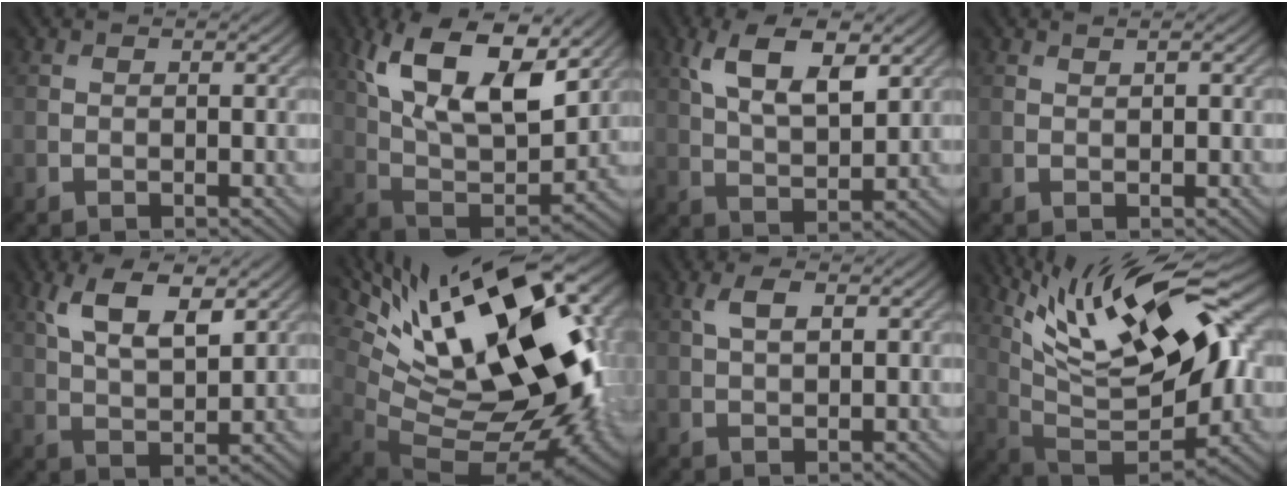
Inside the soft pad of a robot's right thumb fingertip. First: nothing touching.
{"total": 16.2, "force": [7.8, 7.5, 12.1], "torque": [-0.241, 0.004, 0.125]}
{"total": 9.2, "force": [4.3, 3.9, 7.2], "torque": [-0.146, 0.006, 0.083]}
{"total": 0.7, "force": [0.4, 0.1, 0.5], "torque": [-0.009, 0.003, 0.007]}
{"total": 8.4, "force": [4.0, 3.5, 6.5], "torque": [-0.132, 0.005, 0.078]}
{"total": 20.7, "force": [5.7, 9.7, 17.4], "torque": [-0.301, 0.006, 0.116]}
{"total": 3.1, "force": [1.2, 1.4, 2.6], "torque": [-0.057, 0.004, 0.023]}
{"total": 18.1, "force": [7.6, 6.1, 15.2], "torque": [-0.286, 0.013, 0.142]}